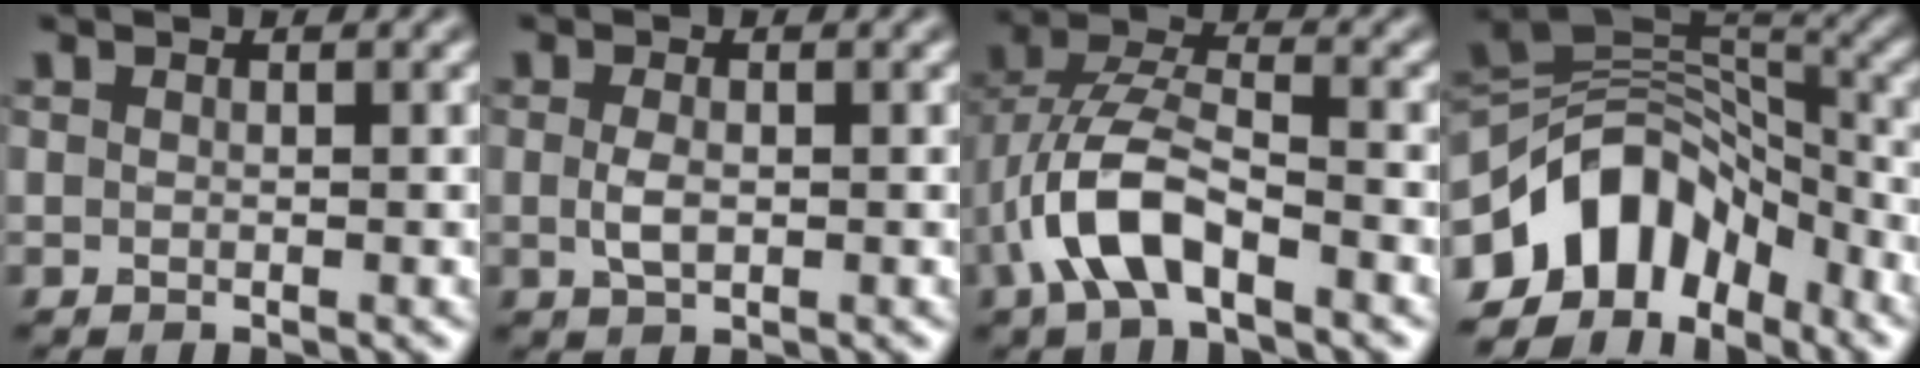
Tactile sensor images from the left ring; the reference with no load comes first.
{"total": 1.7, "force": [-0.1, 0.9, 1.5], "torque": [-0.036, -0.004, -0.001]}
{"total": 6.7, "force": [-3.2, 2.7, 5.2], "torque": [-0.107, 0.008, -0.067]}
{"total": 10.1, "force": [-5.4, 6.3, 5.7], "torque": [-0.086, 0.021, -0.113]}